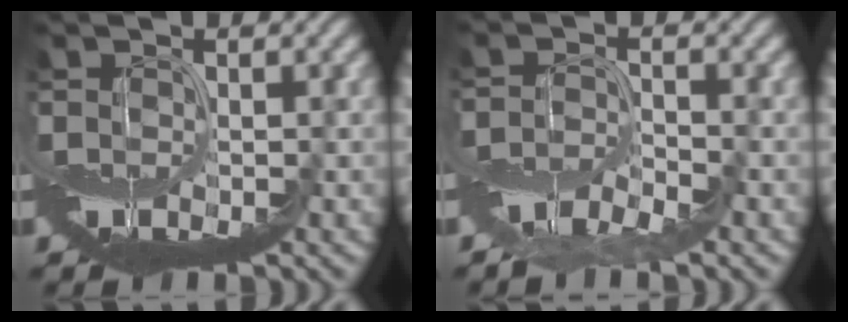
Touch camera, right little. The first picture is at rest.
{"total": 2.0, "force": [-1.8, -0.7, -0.5], "torque": [0.010, 0.008, -0.039]}